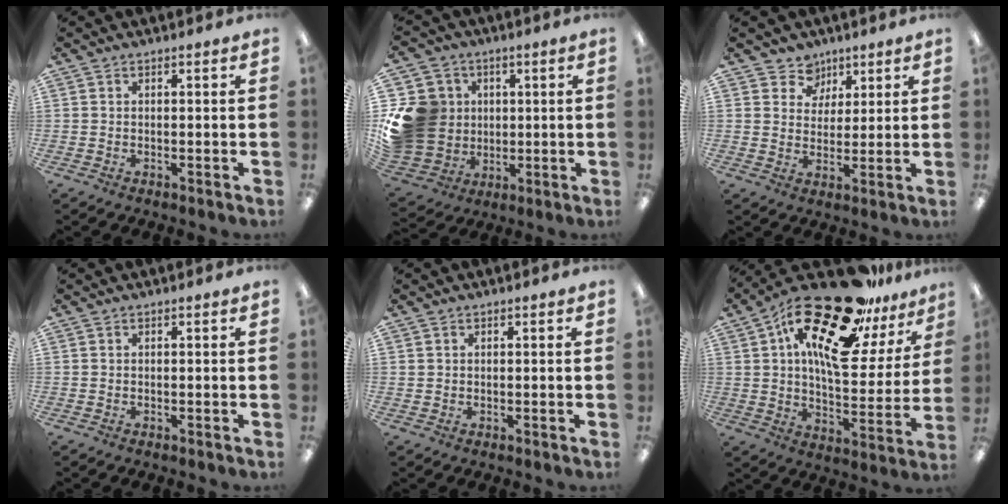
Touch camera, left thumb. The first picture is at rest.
{"total": 18.5, "force": [1.7, 16.7, 7.8], "torque": [-0.174, 0.009, 0.052]}
{"total": 6.6, "force": [4.1, 5.1, 0.1], "torque": [-0.008, -0.025, 0.076]}
{"total": 0.0}
{"total": 0.8, "force": [0.3, 0.7, -0.1], "torque": [0.001, 0.004, 0.005]}
{"total": 25.7, "force": [16.4, 10.0, 17.1], "torque": [-0.271, -0.096, 0.274]}